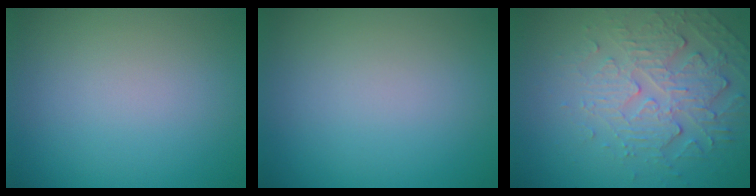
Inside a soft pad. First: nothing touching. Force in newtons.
{"total": 0.0}
{"total": 5.0, "press": 3.6, "slide": 3.5}